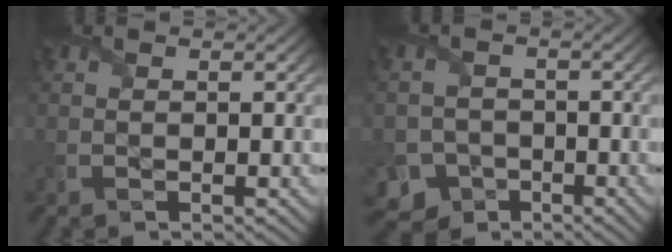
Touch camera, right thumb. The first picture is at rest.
{"total": 7.2, "force": [-4.3, 5.5, 1.5], "torque": [-0.030, -0.025, -0.083]}